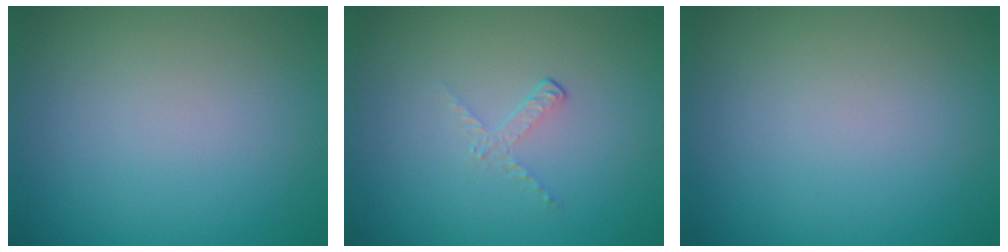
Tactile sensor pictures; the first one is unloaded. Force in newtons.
{"total": 1.1, "press": 0.4, "slide": 1.1}
{"total": 0.0}